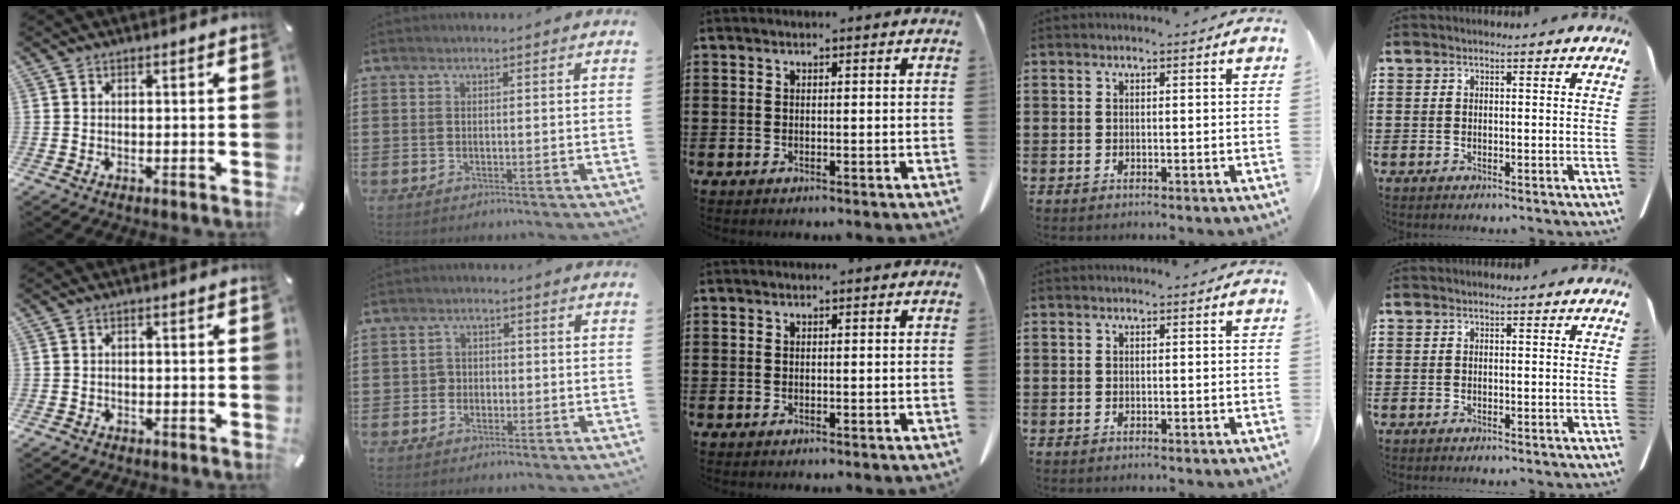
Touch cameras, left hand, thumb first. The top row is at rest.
{"thumb": {"total": 1.1, "force": [-0.8, 0.8, 0.1], "torque": [-0.004, 0.005, -0.019]}, "index": {"total": 2.0, "force": [-0.8, 1.8, 0.4], "torque": [-0.015, 0.004, -0.019]}}